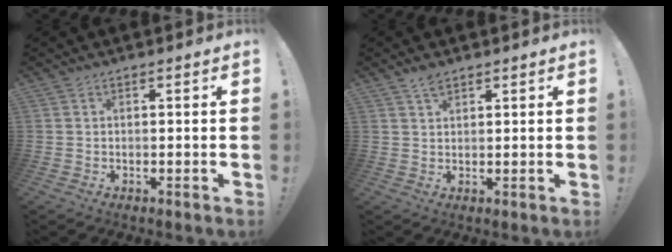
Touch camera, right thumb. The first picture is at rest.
{"total": 2.5, "force": [1.9, 0.9, 1.3], "torque": [-0.020, -0.009, 0.034]}